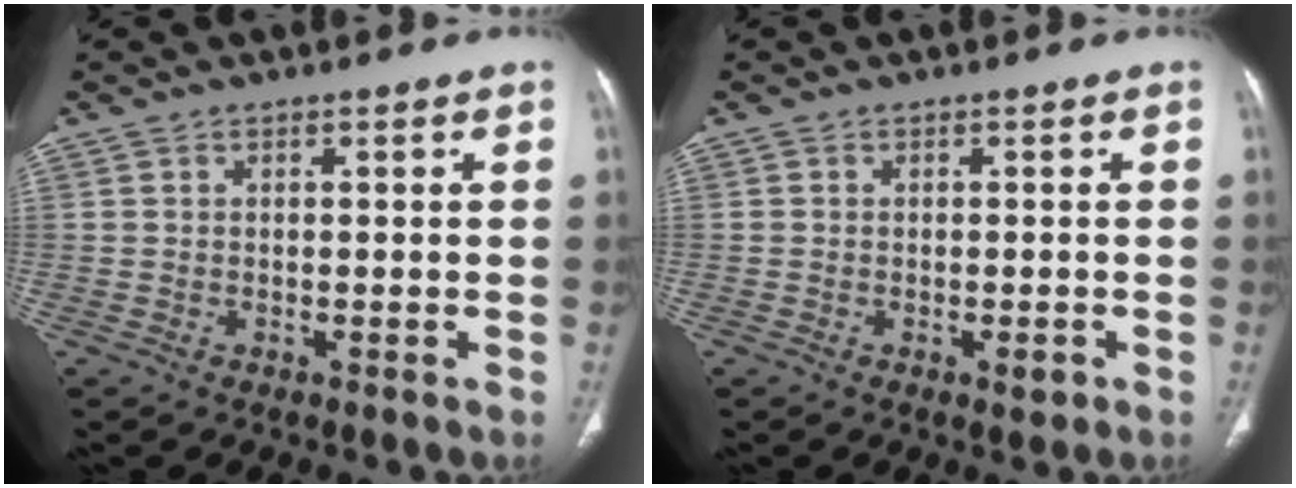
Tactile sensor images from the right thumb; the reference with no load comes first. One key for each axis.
{"total": 1.6, "fx": -0.7, "fy": 0.7, "fz": 1.2, "tx": -0.014, "ty": -0.001, "tz": -0.010}